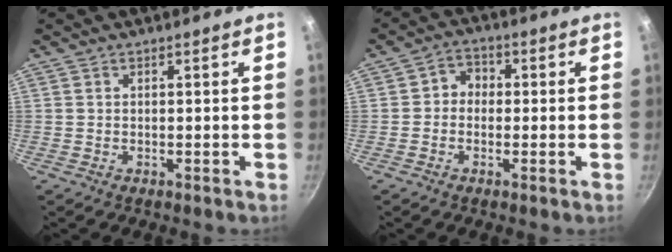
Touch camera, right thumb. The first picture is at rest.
{"total": 4.0, "force": [-0.2, 3.5, 1.9], "torque": [-0.005, 0.011, -0.016]}